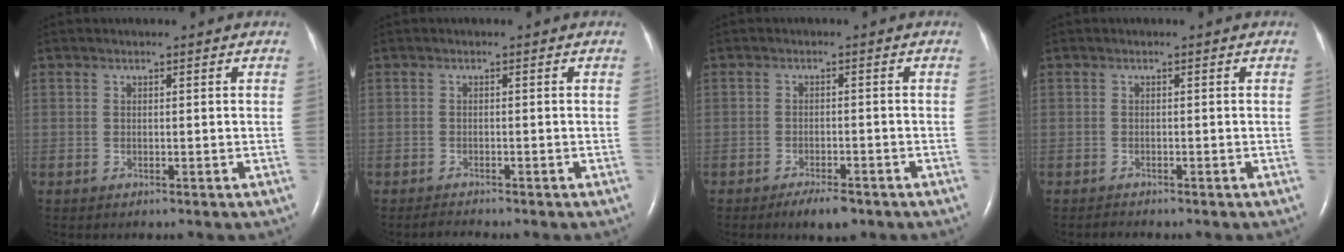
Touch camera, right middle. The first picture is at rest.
{"total": 1.1, "force": [-1.1, -0.1, 0.1], "torque": [-0.012, -0.007, -0.018]}
{"total": 3.9, "force": [-2.8, 1.1, 2.5], "torque": [-0.044, -0.003, -0.042]}
{"total": 0.7, "force": [-0.7, 0.0, -0.1], "torque": [-0.006, -0.005, -0.012]}